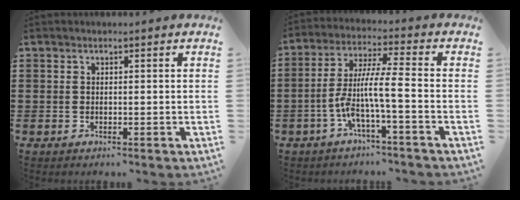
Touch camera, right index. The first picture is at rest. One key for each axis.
{"total": 7.6, "fx": -2.9, "fy": 0.7, "fz": 7.0, "tx": -0.152, "ty": -0.009, "tz": -0.062}